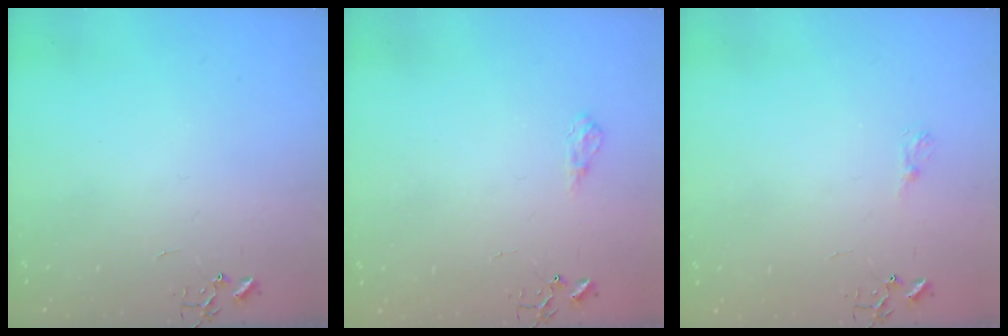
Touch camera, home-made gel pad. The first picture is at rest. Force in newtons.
{"total": 7.0, "press": 7.0, "slide": 0.8}
{"total": 6.6, "press": 6.5, "slide": 0.8}